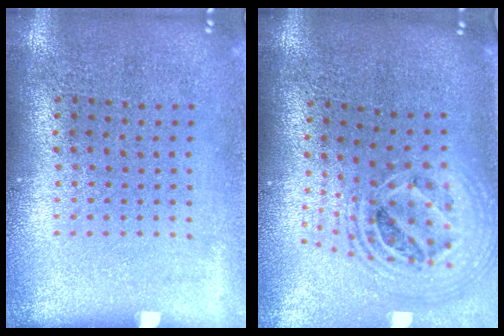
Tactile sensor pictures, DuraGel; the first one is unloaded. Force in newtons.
{"total": 2.4, "press": 1.8, "slide": 1.6}